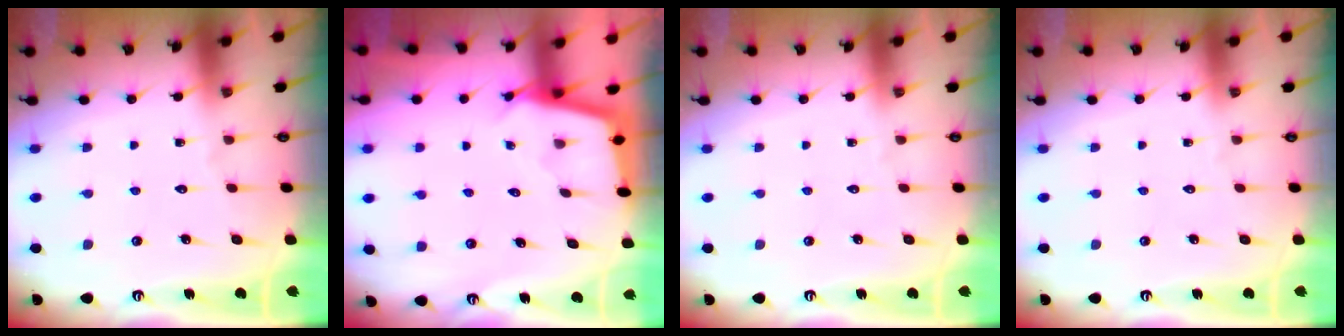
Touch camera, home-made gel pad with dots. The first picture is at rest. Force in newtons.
{"total": 2.5, "press": 2.5, "slide": 0.2}
{"total": 0.0}
{"total": 0.0}